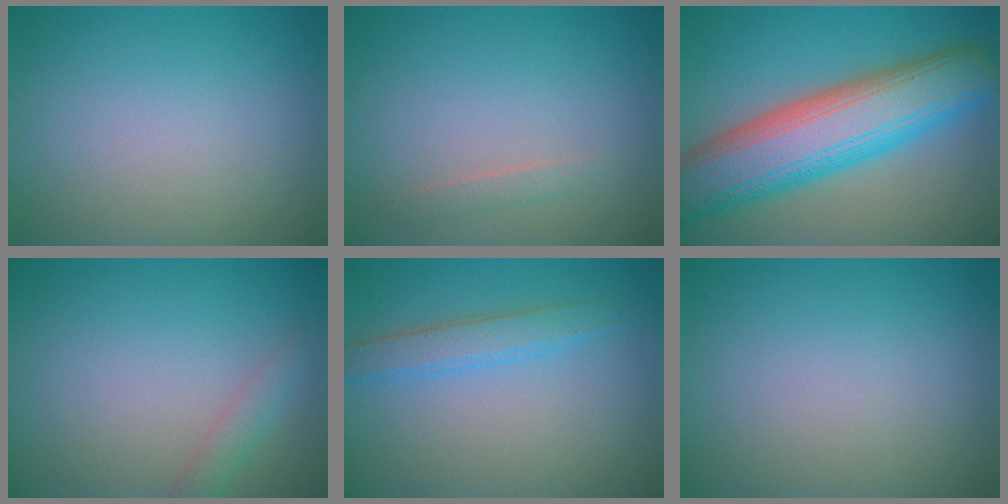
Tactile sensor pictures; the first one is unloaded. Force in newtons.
{"total": 0.8, "press": 0.8, "slide": 0.1}
{"total": 11.5, "press": 11.5, "slide": 0.3}
{"total": 1.6, "press": 1.6, "slide": 0.0}
{"total": 2.5, "press": 2.5, "slide": 0.1}
{"total": 0.0}